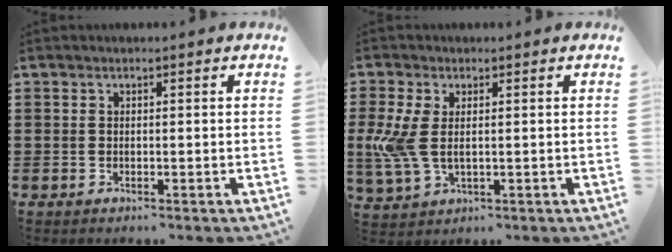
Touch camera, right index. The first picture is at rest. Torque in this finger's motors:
{"motor_torque": [2.14, 0.00, 0.69, 0.21]}